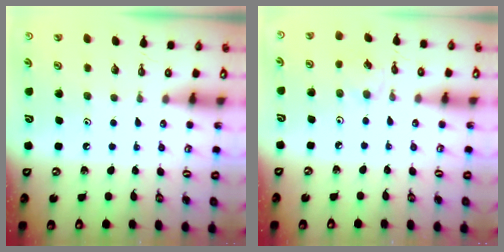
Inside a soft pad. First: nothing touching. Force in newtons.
{"total": 2.5, "press": 2.5, "slide": 0.3}